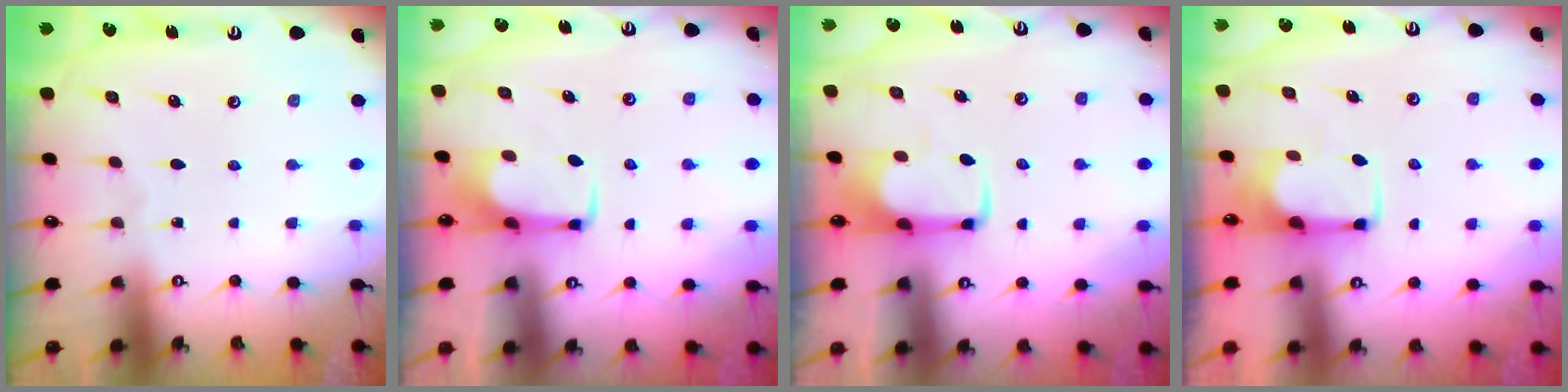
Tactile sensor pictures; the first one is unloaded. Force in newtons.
{"total": 1.7, "press": 1.6, "slide": 0.5}
{"total": 1.8, "press": 1.7, "slide": 0.5}
{"total": 1.8, "press": 1.7, "slide": 0.5}